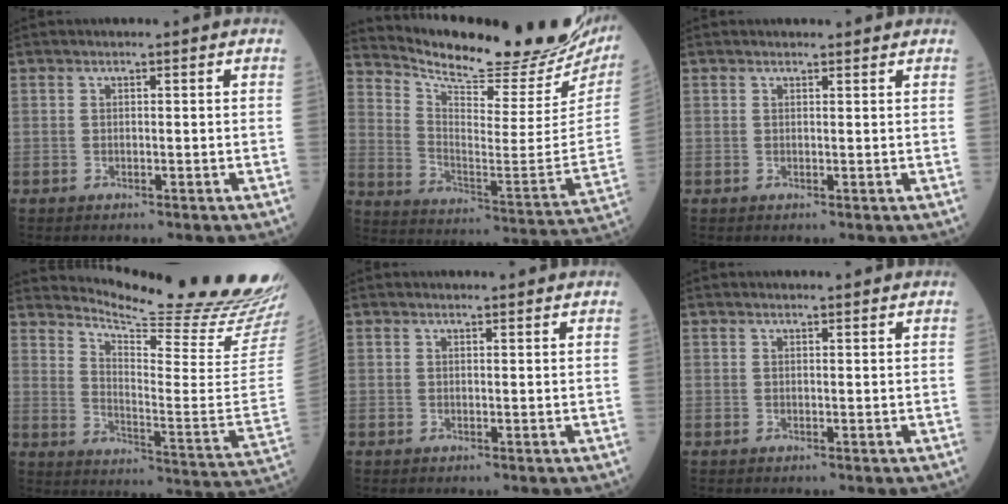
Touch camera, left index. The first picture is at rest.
{"total": 25.5, "force": [23.4, 3.2, 9.6], "torque": [-0.167, -0.096, 0.317]}
{"total": 2.0, "force": [1.9, 0.4, 0.3], "torque": [-0.010, 0.007, 0.021]}
{"total": 22.5, "force": [21.7, -1.2, 5.9], "torque": [-0.106, -0.141, 0.279]}
{"total": 2.2, "force": [2.2, 0.2, 0.4], "torque": [-0.011, 0.008, 0.025]}
{"total": 1.9, "force": [1.8, 0.2, 0.3], "torque": [-0.009, 0.007, 0.022]}